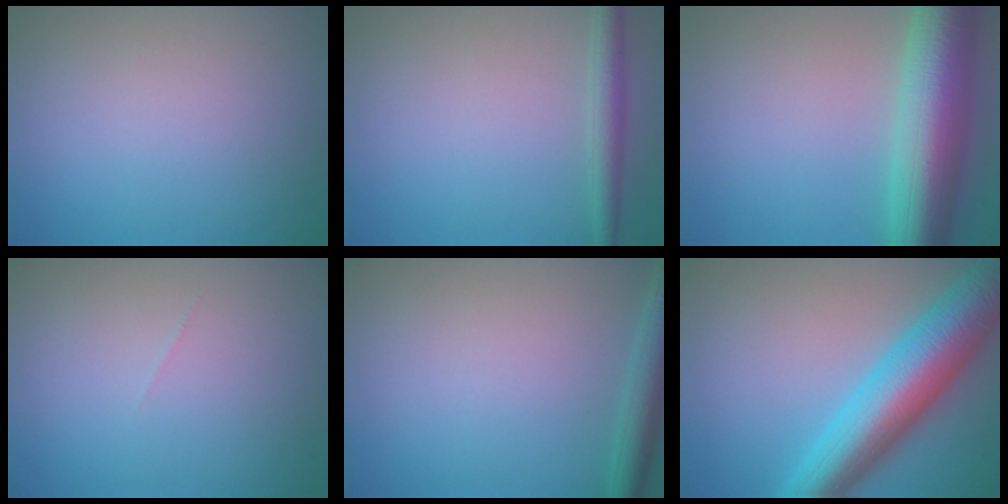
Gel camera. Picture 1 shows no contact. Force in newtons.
{"total": 2.2, "press": 2.2, "slide": 0.0}
{"total": 9.9, "press": 9.9, "slide": 0.3}
{"total": 0.0}
{"total": 3.0, "press": 3.0, "slide": 0.2}
{"total": 10.1, "press": 10.1, "slide": 0.2}